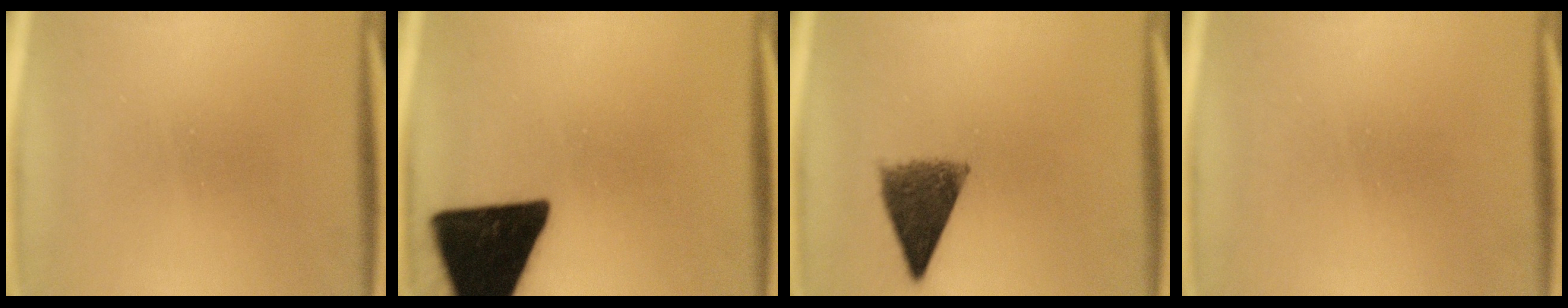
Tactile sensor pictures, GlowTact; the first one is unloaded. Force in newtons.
{"total": 19.5}
{"total": 8.2}
{"total": 1.6}